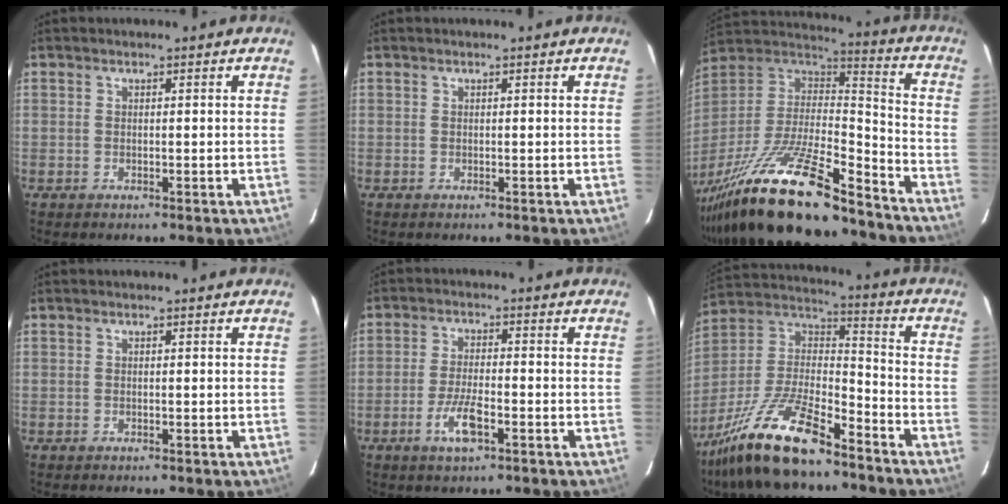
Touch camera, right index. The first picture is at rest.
{"total": 0.0}
{"total": 28.1, "force": [-21.0, 6.6, 17.5], "torque": [-0.338, -0.048, -0.351]}
{"total": 0.0}
{"total": 6.3, "force": [-3.1, 1.6, 5.2], "torque": [-0.113, -0.005, -0.060]}
{"total": 19.8, "force": [-14.1, 5.5, 12.8], "torque": [-0.269, -0.010, -0.258]}